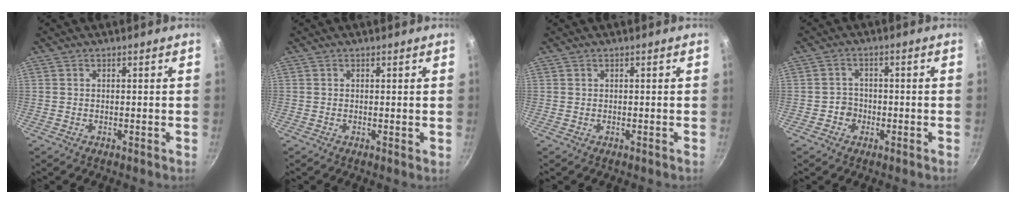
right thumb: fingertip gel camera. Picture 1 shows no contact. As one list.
[{"total": 0.5, "force": [0.2, 0.2, 0.4], "torque": [-0.006, -0.003, 0.000]}, {"total": 0.0}, {"total": 2.9, "force": [-1.2, 2.5, 0.7], "torque": [0.012, 0.013, -0.021]}]